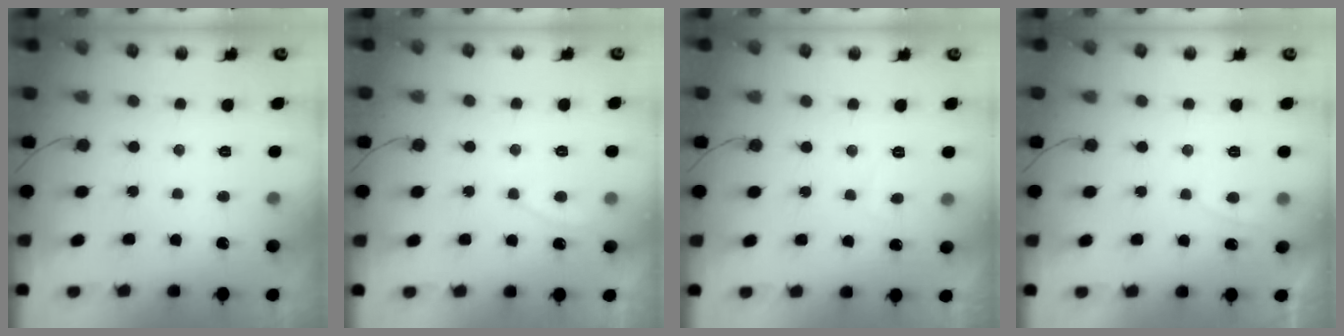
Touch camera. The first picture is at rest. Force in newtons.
{"total": 2.9, "press": 2.9, "slide": 0.4}
{"total": 2.1, "press": 2.0, "slide": 0.7}
{"total": 1.1, "press": 0.9, "slide": 0.6}